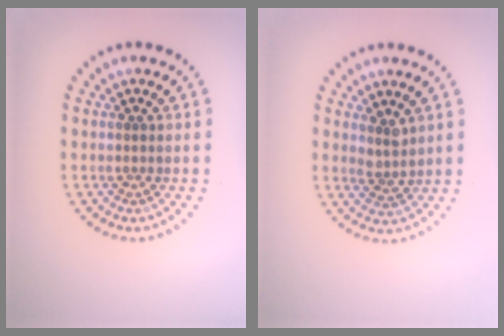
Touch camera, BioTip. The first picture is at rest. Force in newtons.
{"total": 1.8, "press": 1.3, "slide": 1.3}